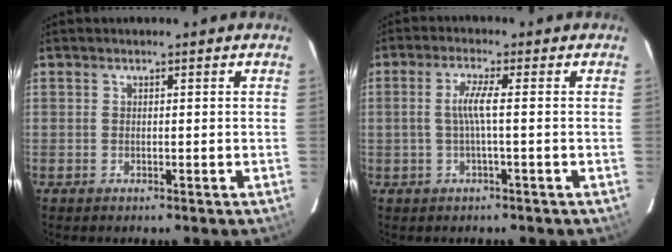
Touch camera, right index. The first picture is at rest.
{"total": 3.8, "force": [-0.4, -0.3, 3.8], "torque": [-0.078, 0.001, -0.005]}